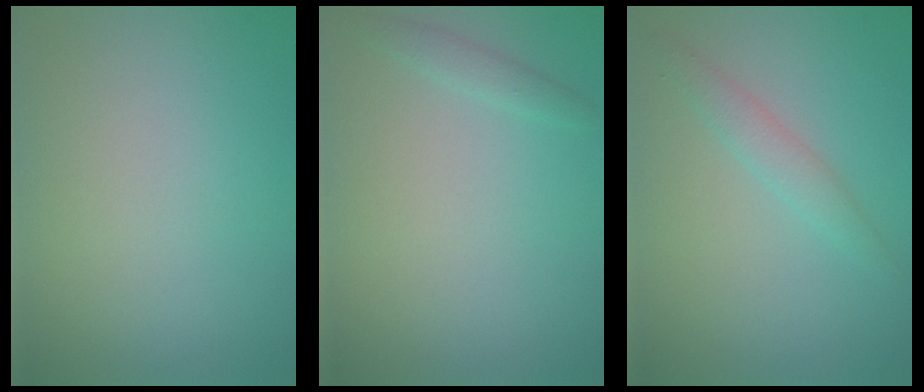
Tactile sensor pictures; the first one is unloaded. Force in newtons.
{"total": 1.0, "press": 1.0, "slide": 0.1}
{"total": 1.7, "press": 1.7, "slide": 0.0}